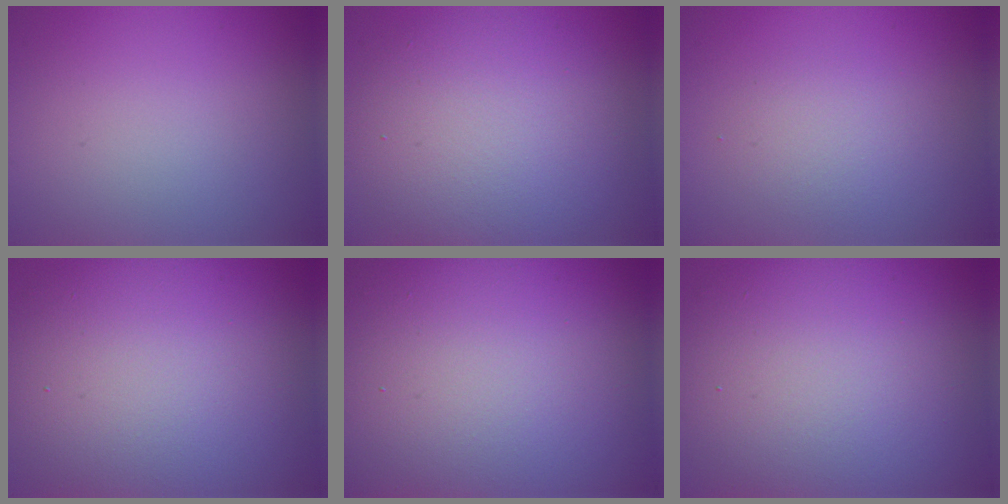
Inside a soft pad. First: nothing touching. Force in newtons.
{"total": 8.6, "press": 8.6, "slide": 0.5}
{"total": 2.0, "press": 2.0, "slide": 0.1}
{"total": 13.5, "press": 13.4, "slide": 0.7}
{"total": 19.5, "press": 19.5, "slide": 0.9}
{"total": 12.9, "press": 12.8, "slide": 1.1}